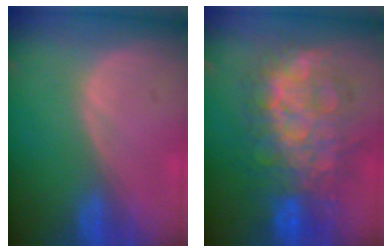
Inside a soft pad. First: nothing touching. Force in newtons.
{"total": 12.4, "press": 12.4, "slide": 1.2}